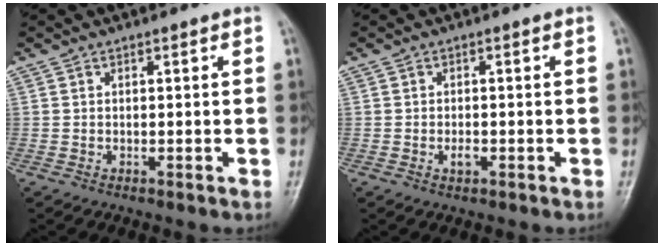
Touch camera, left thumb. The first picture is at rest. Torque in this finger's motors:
{"motor_torque": [-0.06, 0.07, 0.10, 0.04, 0.01]}